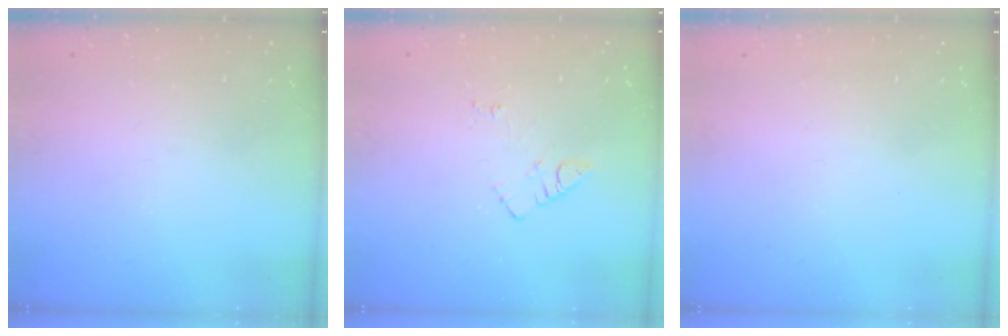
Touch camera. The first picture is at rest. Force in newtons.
{"total": 7.2, "press": 7.2, "slide": 0.6}
{"total": 1.7, "press": 1.7, "slide": 0.1}